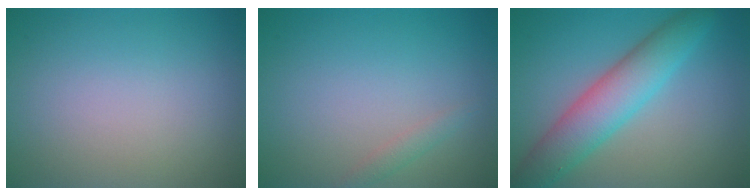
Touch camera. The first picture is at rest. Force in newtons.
{"total": 1.0, "press": 1.0, "slide": 0.0}
{"total": 6.1, "press": 6.1, "slide": 0.2}